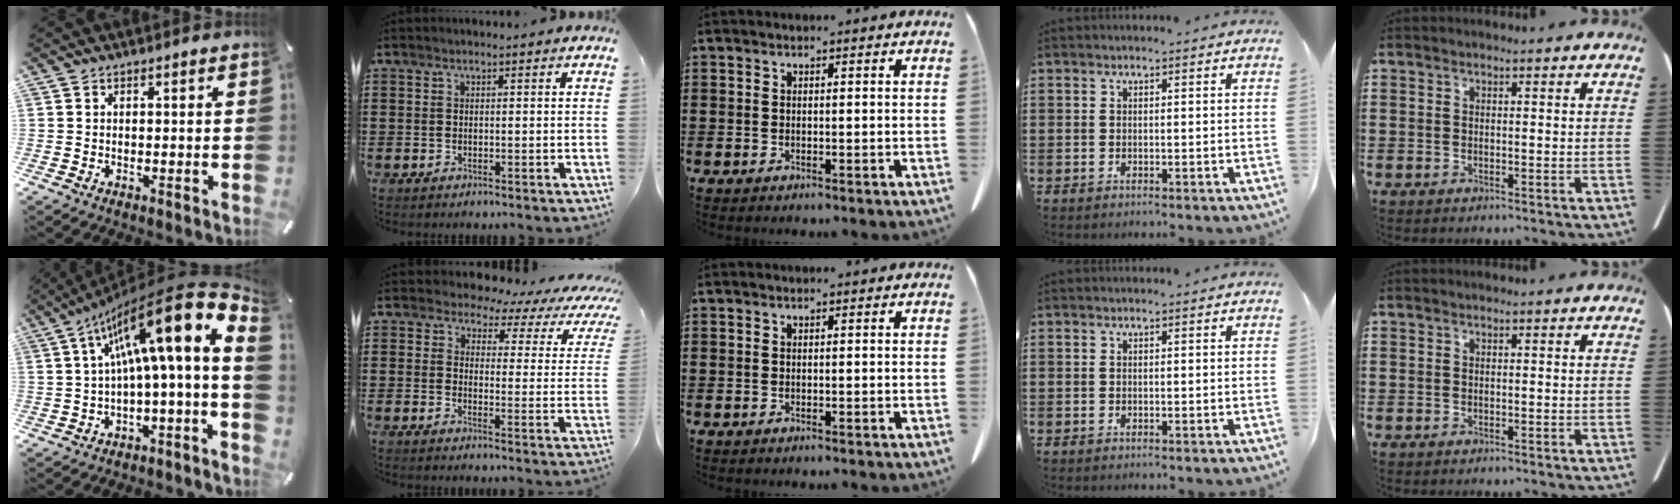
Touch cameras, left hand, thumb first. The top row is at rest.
{"thumb": {"total": 20.5, "force": [7.4, 4.1, 18.7], "torque": [-0.297, -0.071, 0.114]}, "index": {"total": 3.4, "force": [2.5, 1.6, 1.7], "torque": [-0.044, -0.014, 0.034]}}